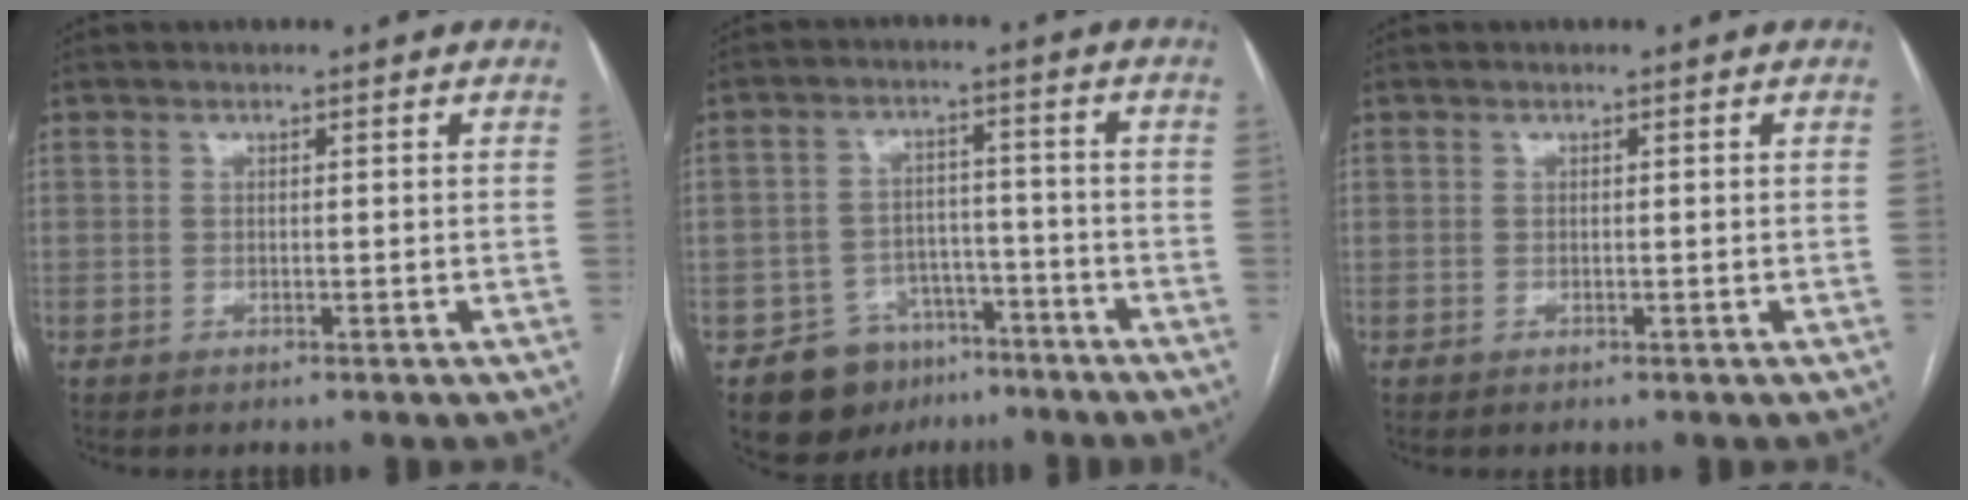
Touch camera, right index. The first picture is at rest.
{"total": 9.1, "force": [-5.8, 6.6, 2.3], "torque": [-0.030, 0.021, -0.084]}
{"total": 0.0}